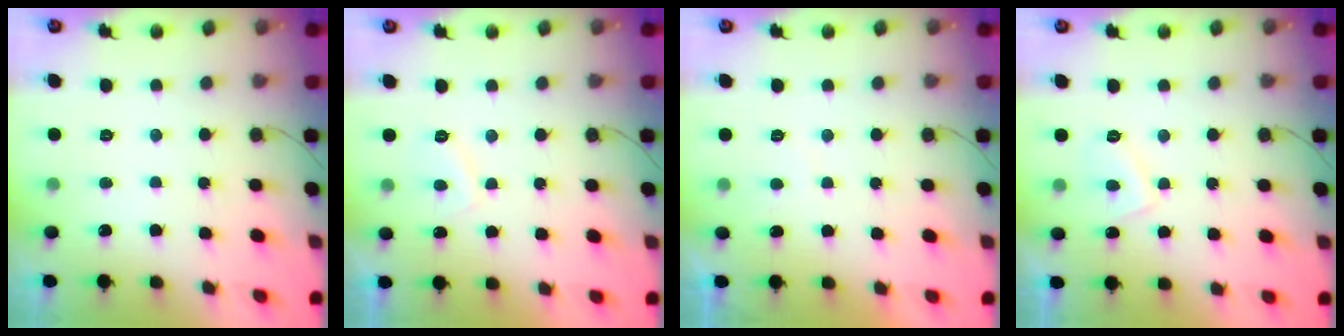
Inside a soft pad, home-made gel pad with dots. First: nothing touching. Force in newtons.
{"total": 2.5, "press": 2.3, "slide": 0.8}
{"total": 0.8, "press": 0.6, "slide": 0.6}
{"total": 3.6, "press": 3.5, "slide": 1.0}